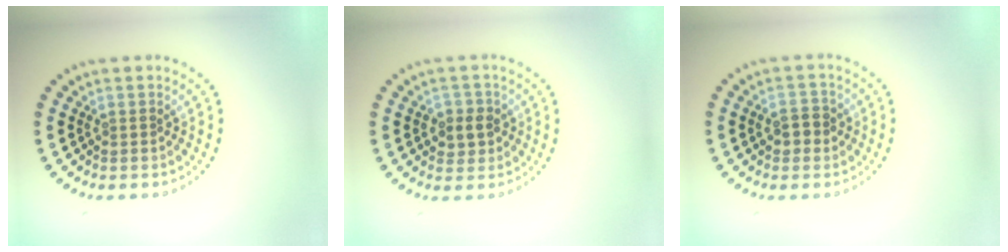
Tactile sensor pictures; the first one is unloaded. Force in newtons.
{"total": 2.3, "press": 2.2, "slide": 0.7}
{"total": 2.1, "press": 2.0, "slide": 0.3}